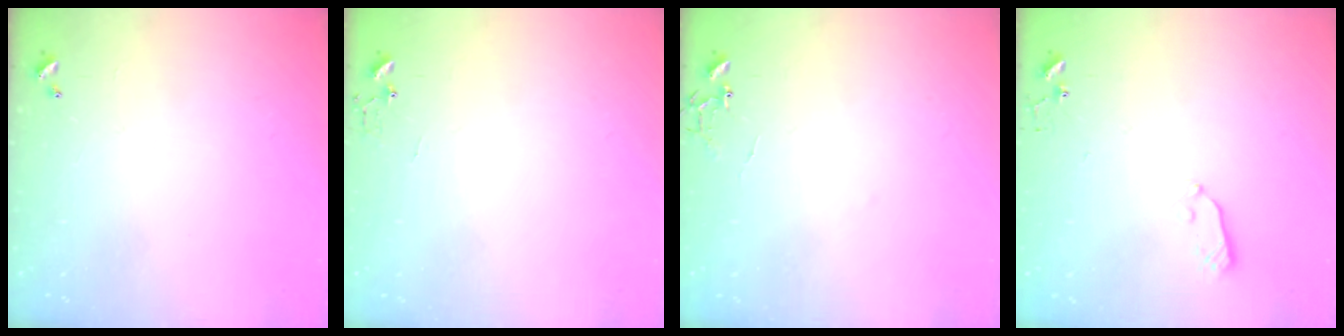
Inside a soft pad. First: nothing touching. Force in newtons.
{"total": 6.0, "press": 6.0, "slide": 0.6}
{"total": 7.5, "press": 7.5, "slide": 0.7}
{"total": 4.3, "press": 4.2, "slide": 0.7}